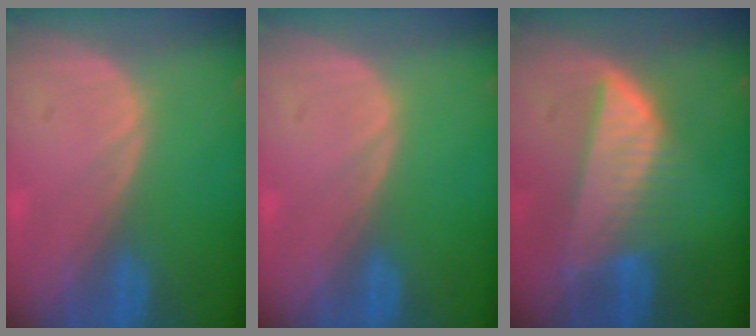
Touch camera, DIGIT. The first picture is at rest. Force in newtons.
{"total": 0.0}
{"total": 7.9, "press": 7.0, "slide": 3.7}